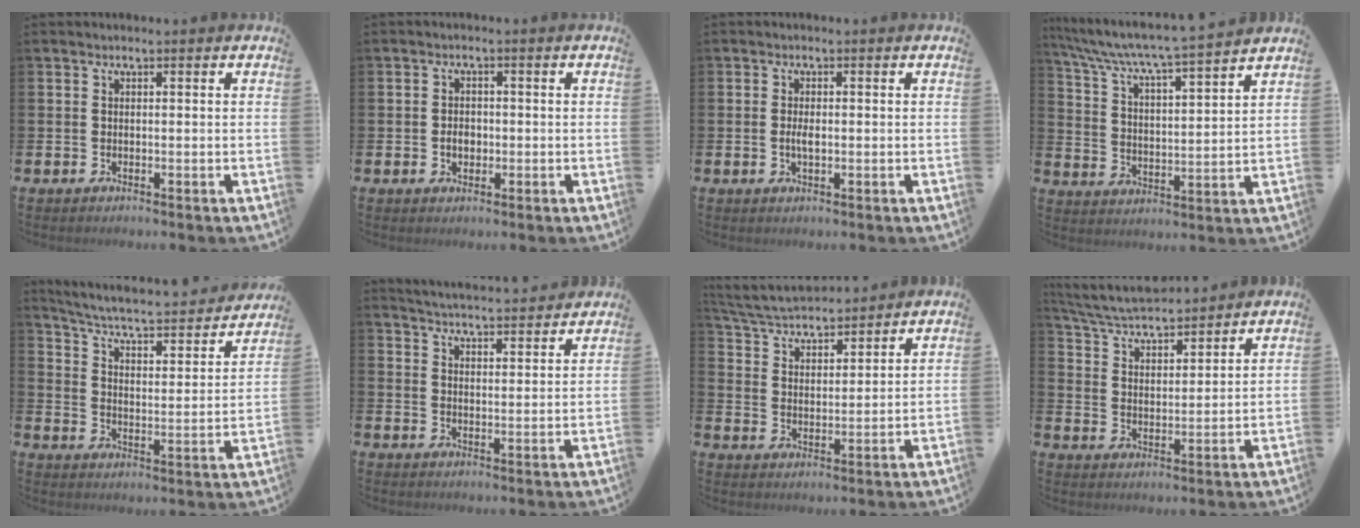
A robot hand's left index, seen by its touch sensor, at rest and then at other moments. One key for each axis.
{"total": 2.3, "fx": -0.4, "fy": 1.7, "fz": 1.5, "tx": -0.011, "ty": -0.001, "tz": -0.014}
{"total": 1.9, "fx": -0.1, "fy": 0.8, "fz": 1.7, "tx": -0.031, "ty": 0.001, "tz": -0.003}
{"total": 6.9, "fx": 6.5, "fy": -0.1, "fz": 2.4, "tx": -0.078, "ty": -0.053, "tz": 0.106}
{"total": 5.5, "fx": 5.0, "fy": 0.9, "fz": 2.2, "tx": -0.069, "ty": -0.040, "tz": 0.076}
{"total": 4.9, "fx": 4.9, "fy": 0.2, "fz": 0.2, "tx": -0.015, "ty": -0.036, "tz": 0.086}
{"total": 5.2, "fx": 5.1, "fy": 0.8, "fz": 0.8, "tx": -0.043, "ty": -0.033, "tz": 0.089}
{"total": 5.6, "fx": 5.4, "fy": 0.6, "fz": 1.3, "tx": -0.053, "ty": -0.033, "tz": 0.095}